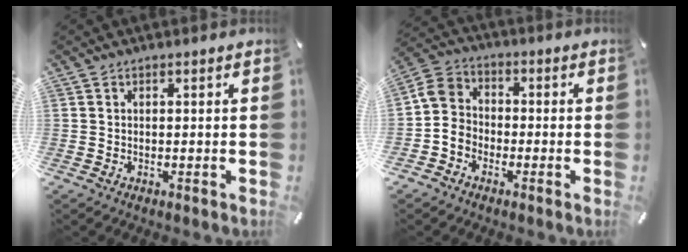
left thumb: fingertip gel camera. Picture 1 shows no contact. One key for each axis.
{"total": 6.7, "fx": -3.0, "fy": 5.7, "fz": 1.8, "tx": -0.040, "ty": 0.030, "tz": -0.054}